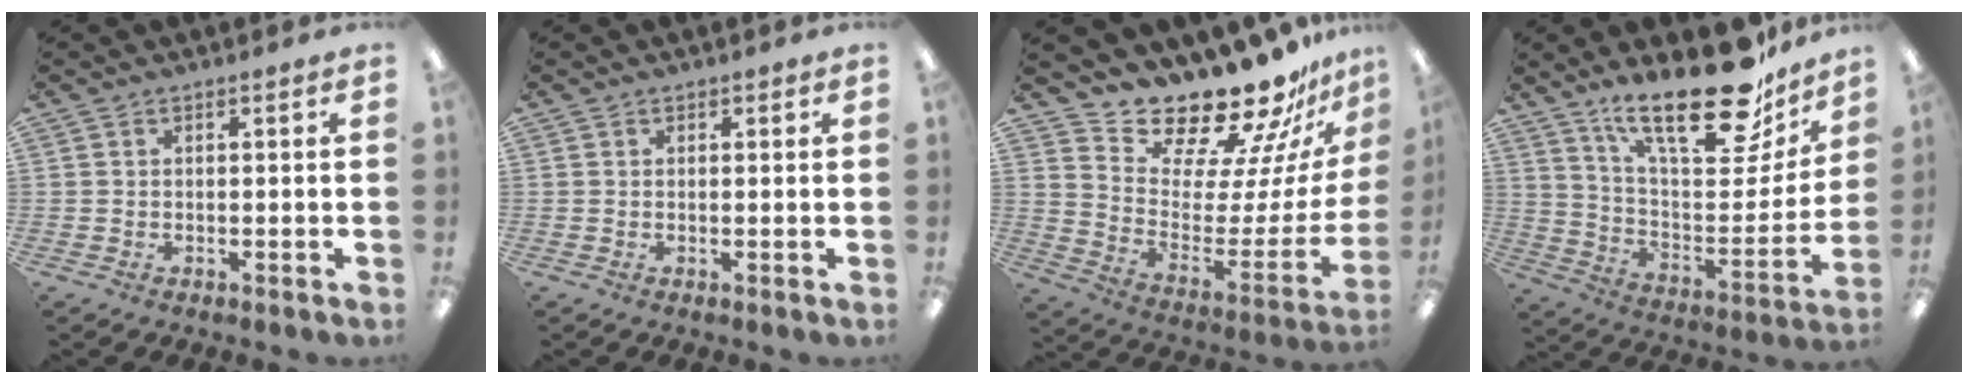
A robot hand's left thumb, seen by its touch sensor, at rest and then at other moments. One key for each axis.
{"total": 0.7, "fx": 0.5, "fy": 0.6, "fz": 0.1, "tx": -0.002, "ty": 0.003, "tz": 0.008}
{"total": 17.9, "fx": 17.0, "fy": 3.9, "fz": 3.9, "tx": -0.061, "ty": -0.171, "tz": 0.288}
{"total": 25.5, "fx": 18.7, "fy": 8.7, "fz": 15.0, "tx": -0.224, "ty": -0.125, "tz": 0.314}